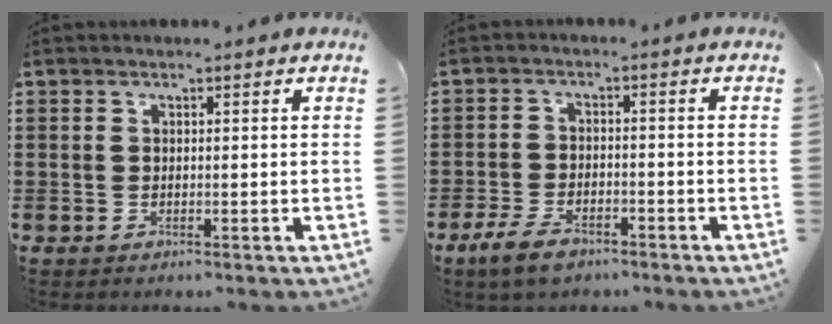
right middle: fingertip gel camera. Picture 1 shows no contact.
{"total": 4.6, "force": [-3.3, 2.0, 2.5], "torque": [-0.056, 0.006, -0.064]}